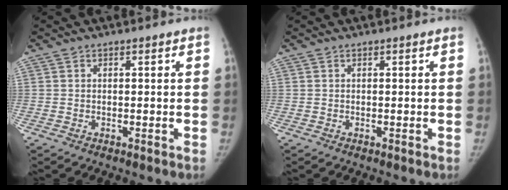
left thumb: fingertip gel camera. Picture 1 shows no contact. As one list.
[{"total": 0.0}]